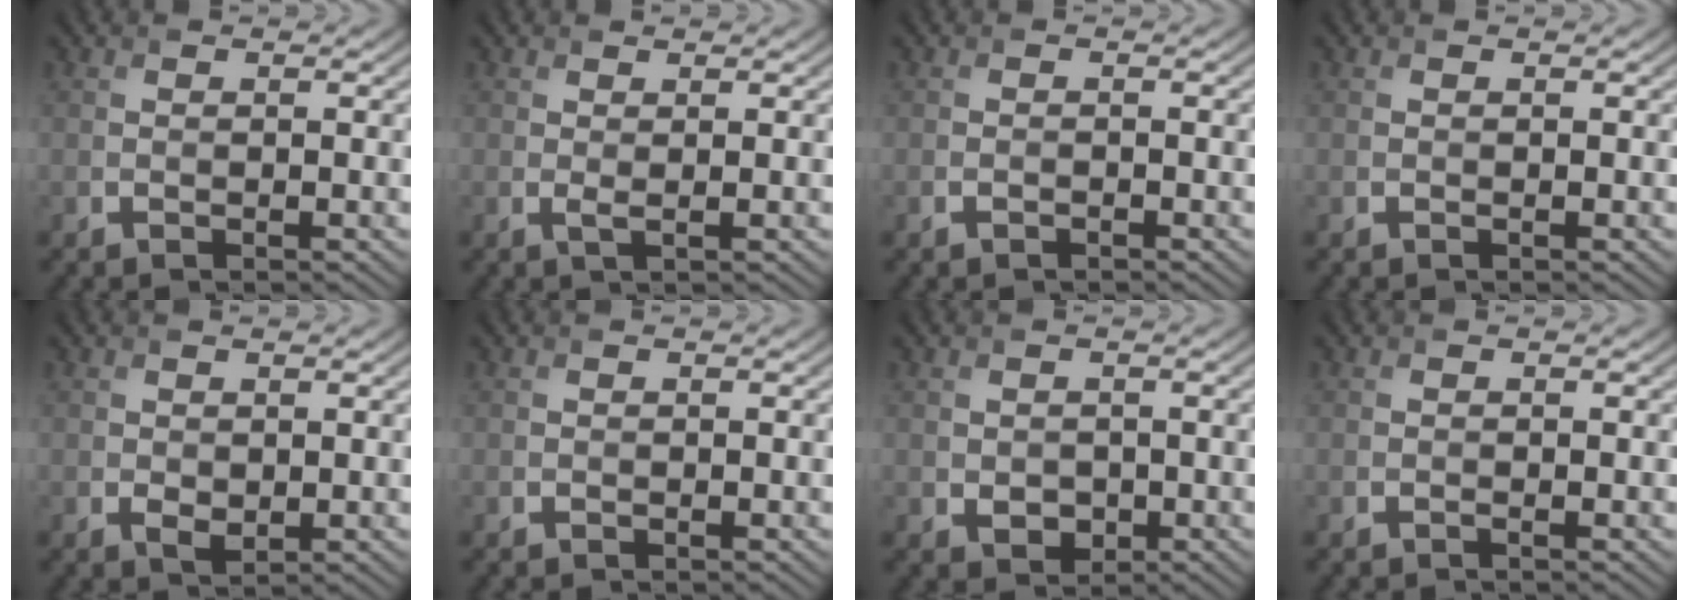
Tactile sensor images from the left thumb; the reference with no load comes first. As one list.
[{"total": 0.9, "force": [0.4, 0.1, 0.8], "torque": [-0.019, 0.001, 0.006]}, {"total": 0.8, "force": [-0.6, 0.4, 0.4], "torque": [-0.007, -0.002, -0.009]}, {"total": 0.0}, {"total": 1.5, "force": [0.1, 1.1, 1.0], "torque": [-0.021, -0.006, 0.007]}, {"total": 0.0}, {"total": 2.0, "force": [-0.3, 1.7, 1.0], "torque": [-0.024, -0.012, -0.003]}, {"total": 0.0}]